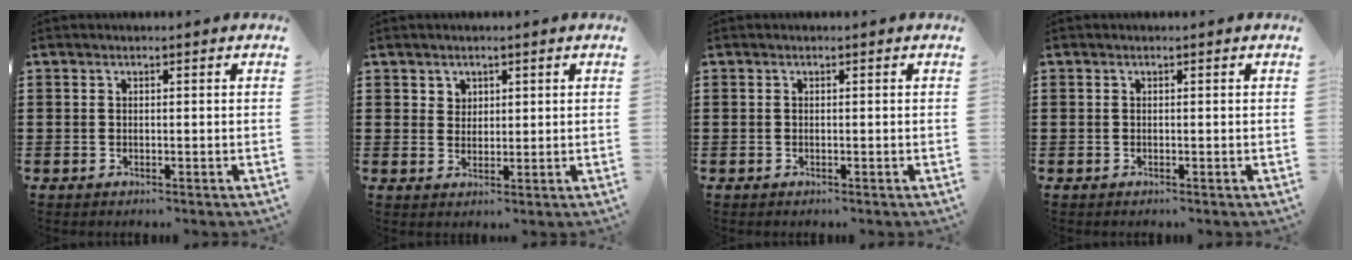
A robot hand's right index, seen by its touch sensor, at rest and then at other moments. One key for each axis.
{"total": 2.1, "fx": 1.4, "fy": 1.6, "fz": 0.1, "tx": -0.002, "ty": 0.005, "tz": 0.024}
{"total": 0.0}
{"total": 0.0}